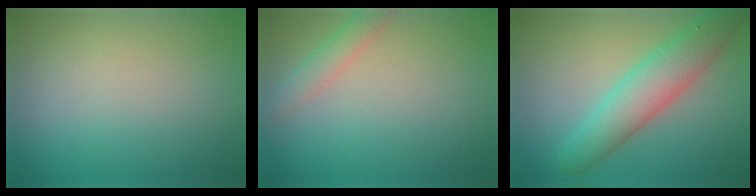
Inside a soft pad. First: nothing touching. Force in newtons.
{"total": 2.1, "press": 2.1, "slide": 0.2}
{"total": 5.7, "press": 5.7, "slide": 0.1}